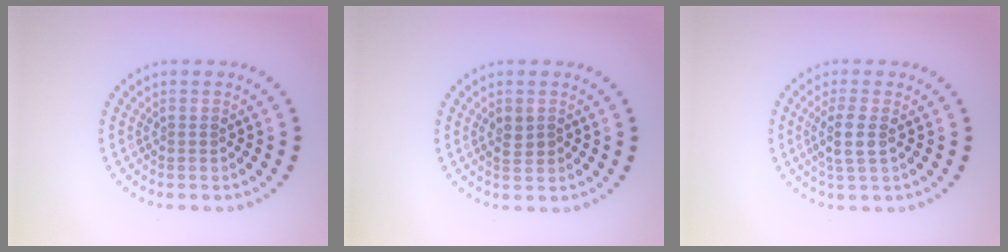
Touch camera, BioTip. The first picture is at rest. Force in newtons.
{"total": 1.5, "press": 1.5, "slide": 0.3}
{"total": 2.4, "press": 2.0, "slide": 1.3}